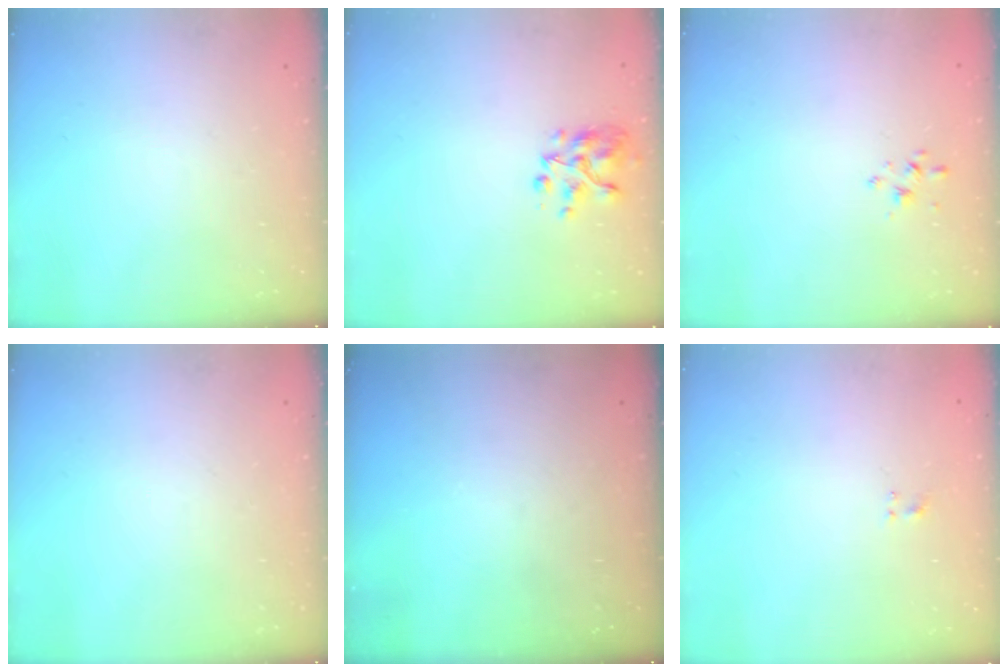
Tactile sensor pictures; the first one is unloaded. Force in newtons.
{"total": 5.8, "press": 5.7, "slide": 0.7}
{"total": 1.9, "press": 1.8, "slide": 0.7}
{"total": 0.0}
{"total": 0.0}
{"total": 1.0, "press": 0.6, "slide": 0.7}